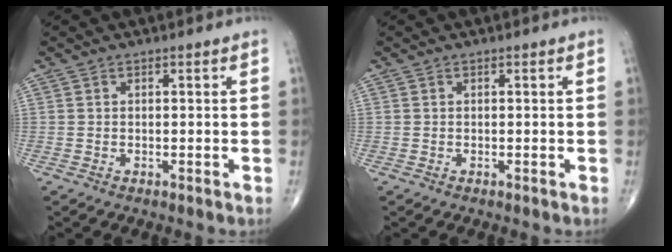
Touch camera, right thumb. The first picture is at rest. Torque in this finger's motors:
{"motor_torque": [0.01, -0.01, 0.04, 0.04, 0.02]}